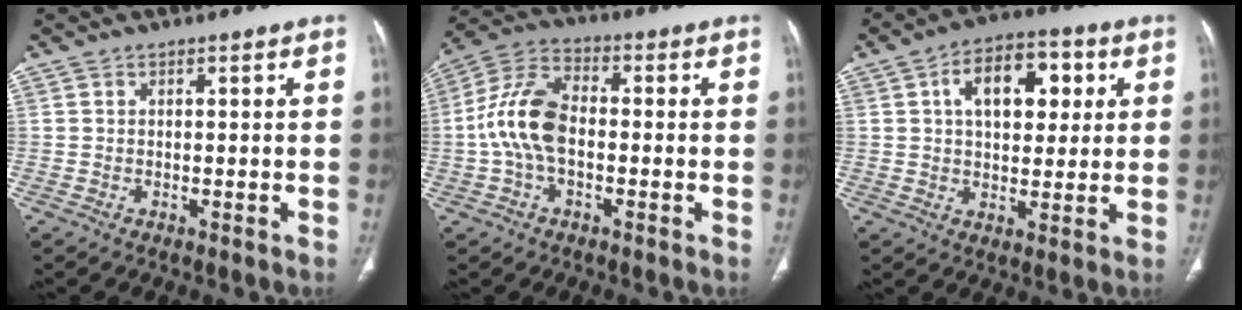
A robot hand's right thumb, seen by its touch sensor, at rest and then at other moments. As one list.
[{"total": 11.4, "force": [-1.2, 6.7, 9.1], "torque": [-0.187, 0.034, -0.030]}, {"total": 13.0, "force": [3.6, 7.7, 9.9], "torque": [-0.116, 0.009, 0.053]}]